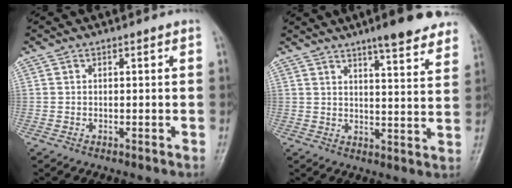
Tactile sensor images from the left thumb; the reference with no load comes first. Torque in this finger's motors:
{"motor_torque": [2.58, 0.81, 1.44, -1.33, 0.06]}